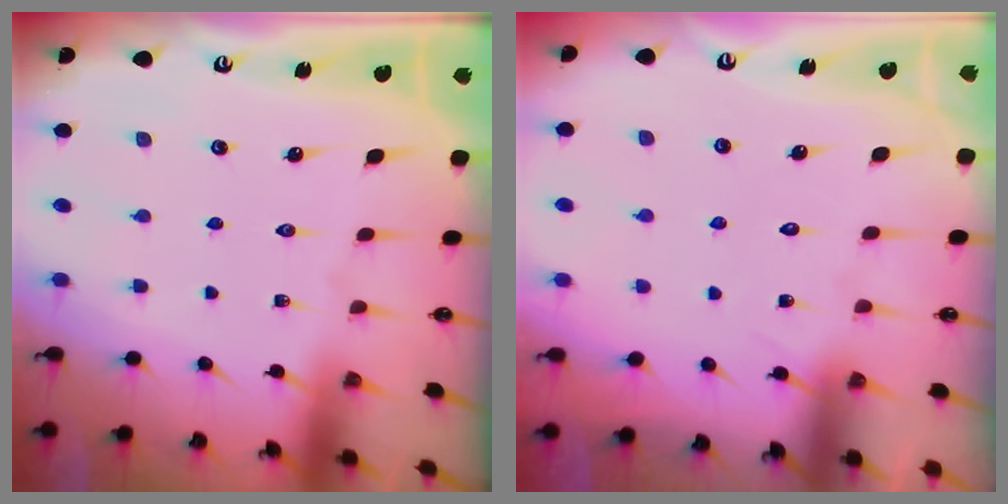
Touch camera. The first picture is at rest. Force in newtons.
{"total": 5.9, "press": 5.8, "slide": 0.4}